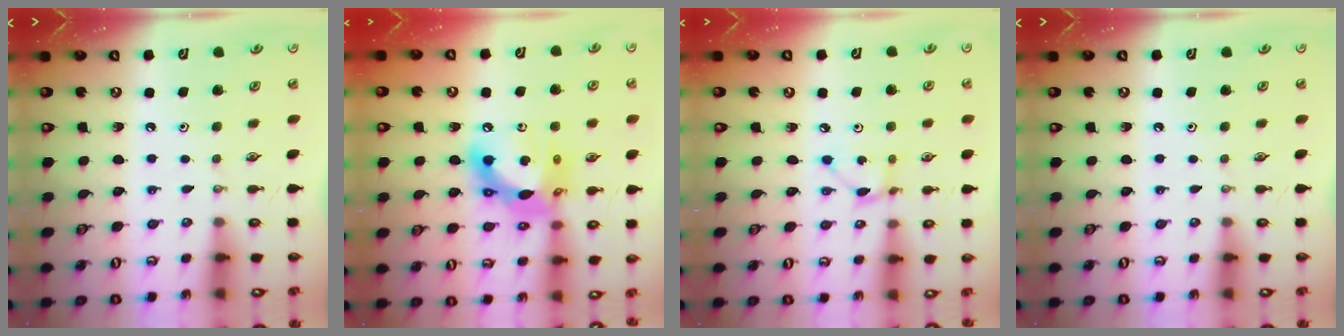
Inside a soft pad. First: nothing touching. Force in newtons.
{"total": 15.3, "press": 15.3, "slide": 1.3}
{"total": 2.6, "press": 2.6, "slide": 0.2}
{"total": 0.0}